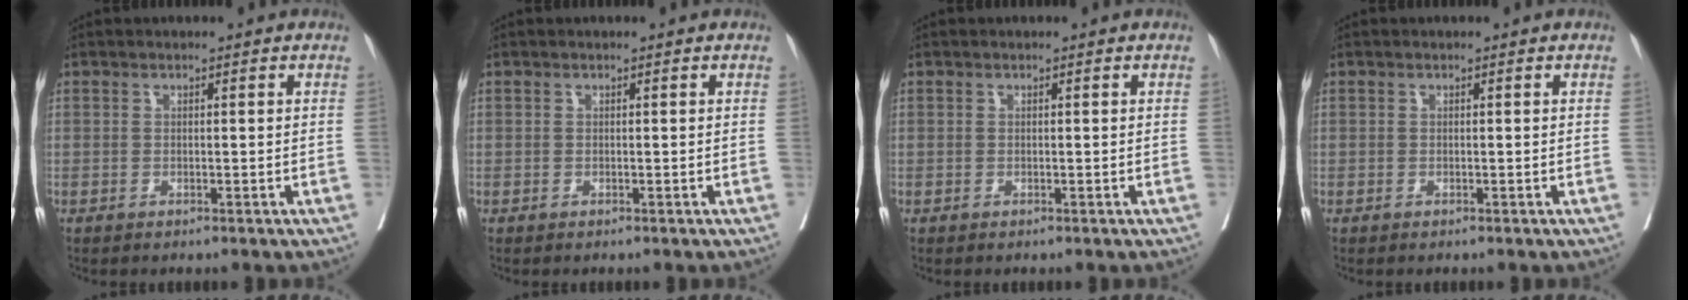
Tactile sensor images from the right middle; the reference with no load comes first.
{"total": 0.0}
{"total": 0.0}
{"total": 0.0}